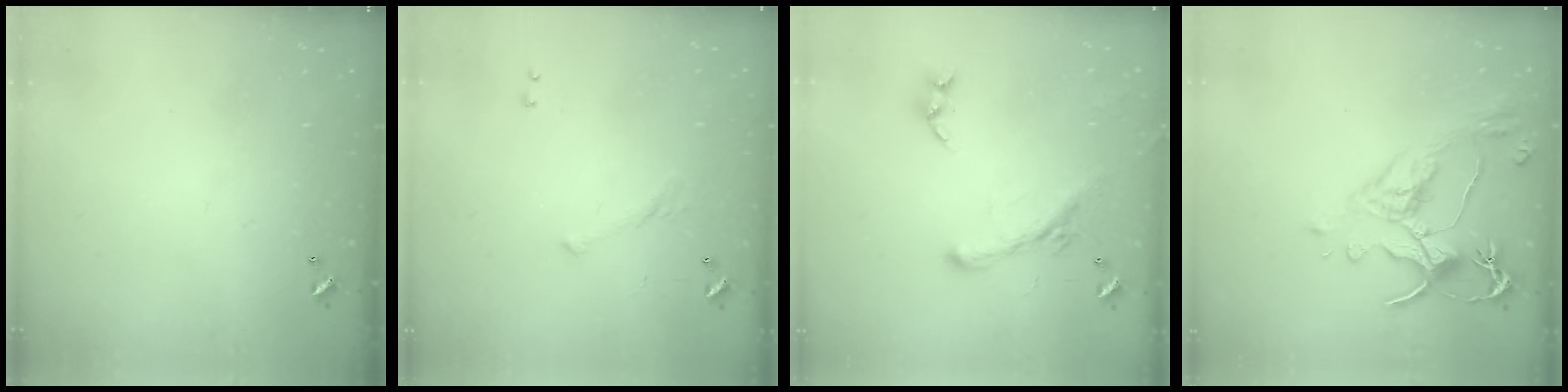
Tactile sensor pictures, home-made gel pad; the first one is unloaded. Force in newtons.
{"total": 5.8, "press": 5.8, "slide": 0.8}
{"total": 2.5, "press": 2.0, "slide": 1.4}
{"total": 3.2, "press": 2.8, "slide": 1.5}